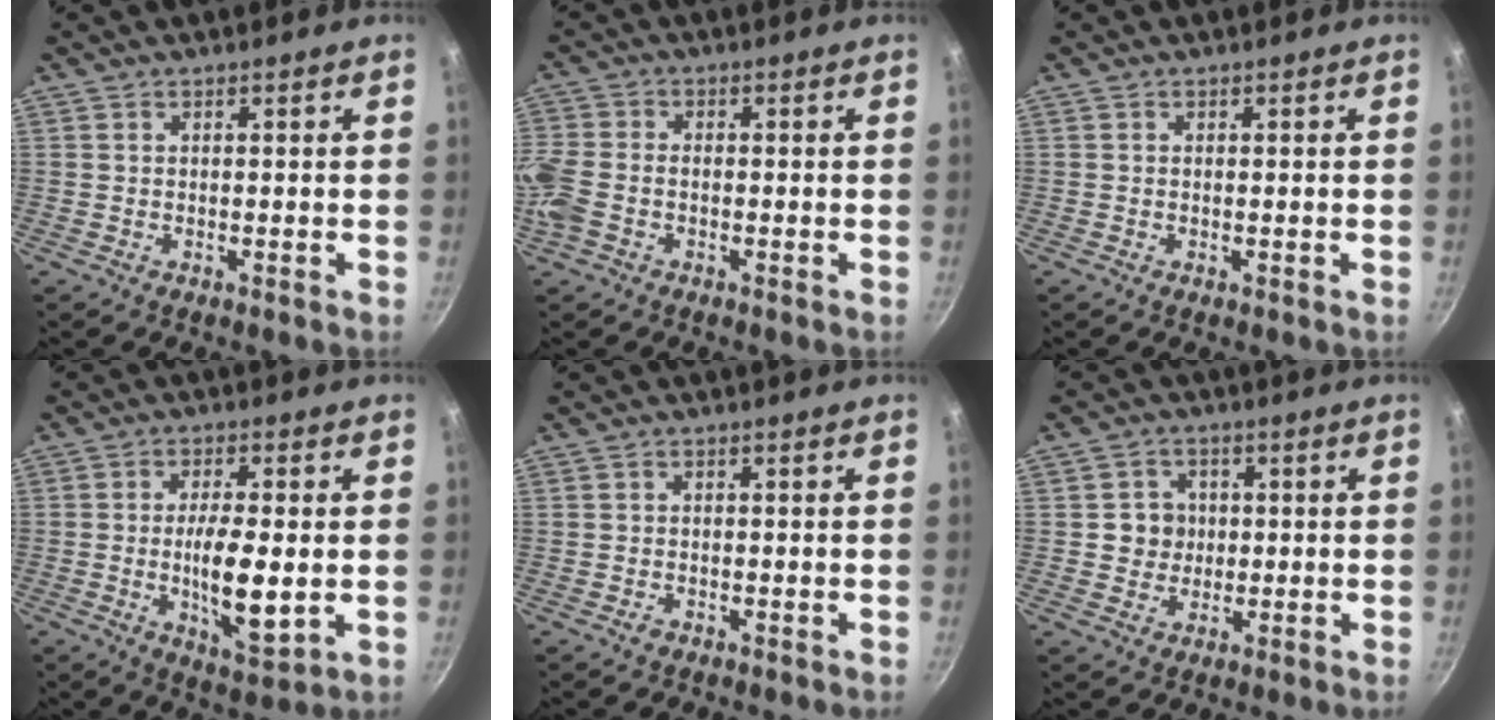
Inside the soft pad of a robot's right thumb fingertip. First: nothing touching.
{"total": 7.7, "force": [-2.4, 5.4, 5.0], "torque": [-0.121, 0.005, -0.063]}
{"total": 0.0}
{"total": 11.0, "force": [-1.2, 3.6, 10.4], "torque": [-0.180, -0.005, -0.015]}
{"total": 1.1, "force": [-0.7, 0.8, 0.4], "torque": [-0.008, 0.003, -0.011]}
{"total": 4.9, "force": [0.3, 4.7, 1.5], "torque": [0.009, 0.003, 0.001]}